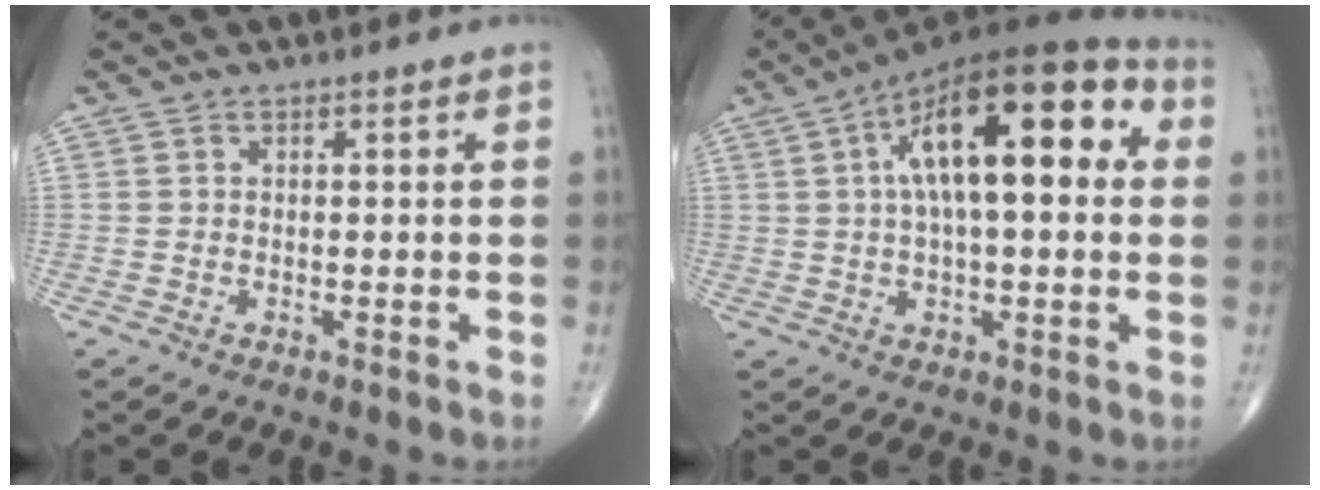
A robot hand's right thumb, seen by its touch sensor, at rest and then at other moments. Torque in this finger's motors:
{"motor_torque": [0.34, 4.66, 2.17, 0.52, 0.22]}